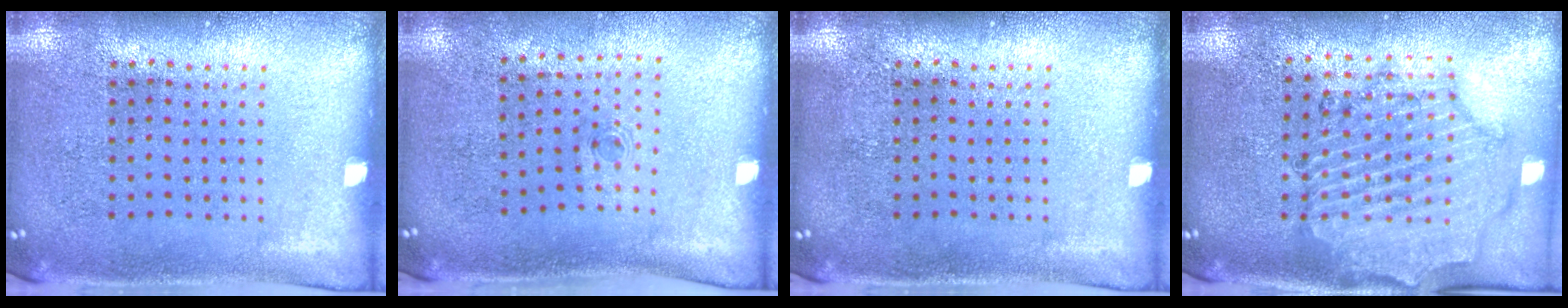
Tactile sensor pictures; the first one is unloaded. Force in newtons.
{"total": 0.6, "press": 0.3, "slide": 0.5}
{"total": 0.0}
{"total": 1.6, "press": 1.6, "slide": 0.3}